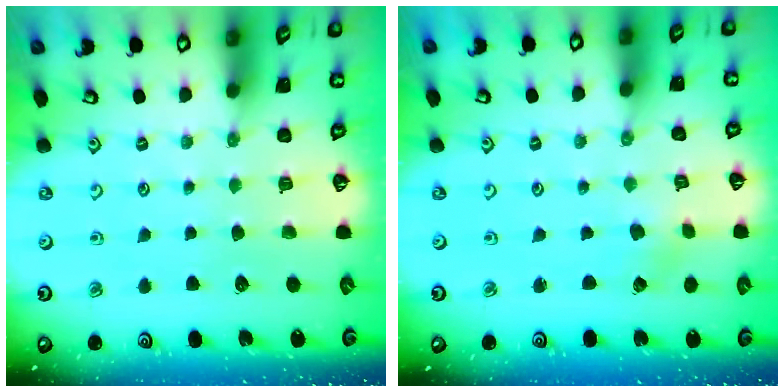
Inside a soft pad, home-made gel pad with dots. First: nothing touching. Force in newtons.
{"total": 0.6, "press": 0.5, "slide": 0.1}